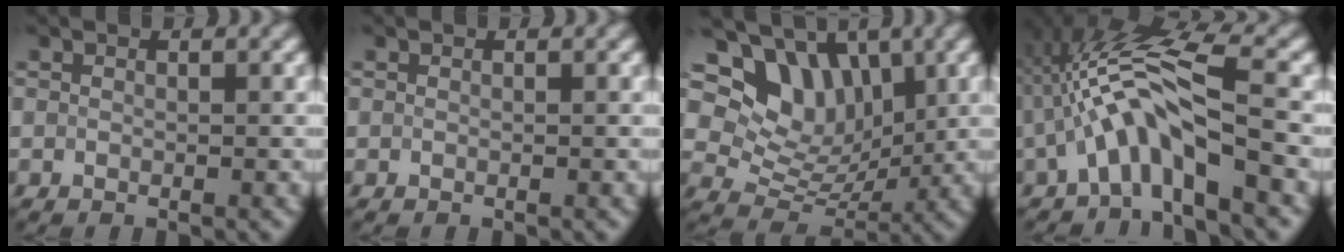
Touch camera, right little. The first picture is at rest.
{"total": 0.0}
{"total": 7.8, "force": [4.2, 5.3, 4.0], "torque": [-0.063, 0.002, 0.060]}
{"total": 6.2, "force": [-1.4, 1.0, 5.9], "torque": [-0.114, 0.018, -0.031]}